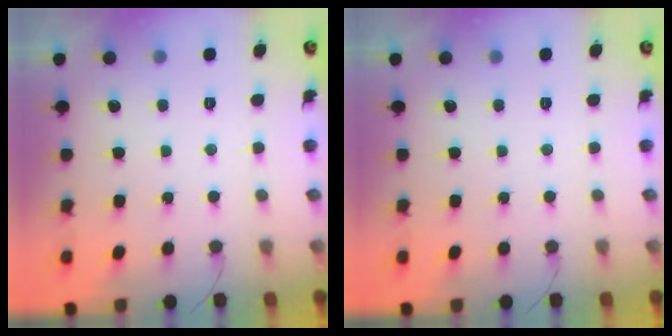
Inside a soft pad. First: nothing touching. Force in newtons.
{"total": 0.0}